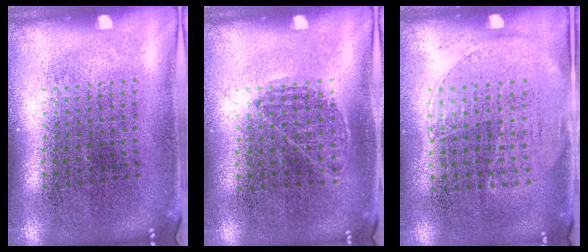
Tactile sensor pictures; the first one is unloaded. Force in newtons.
{"total": 0.9, "press": 0.7, "slide": 0.6}
{"total": 1.4, "press": 1.2, "slide": 0.7}